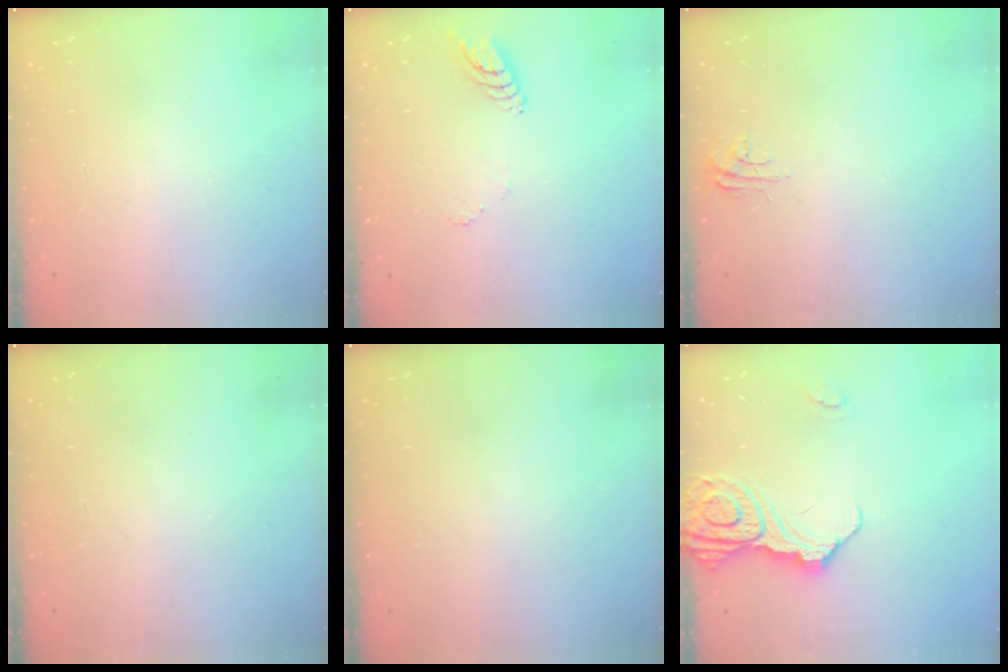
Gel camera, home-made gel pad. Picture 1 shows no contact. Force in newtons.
{"total": 6.8, "press": 6.7, "slide": 0.7}
{"total": 4.7, "press": 4.6, "slide": 0.3}
{"total": 0.0}
{"total": 0.0}
{"total": 16.1, "press": 16.0, "slide": 1.9}